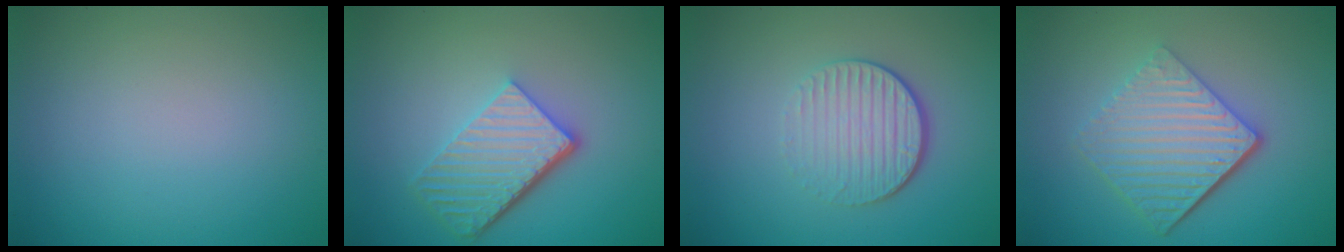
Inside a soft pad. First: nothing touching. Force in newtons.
{"total": 5.6, "press": 3.9, "slide": 4.0}
{"total": 4.2, "press": 2.8, "slide": 3.1}
{"total": 6.2, "press": 4.2, "slide": 4.5}